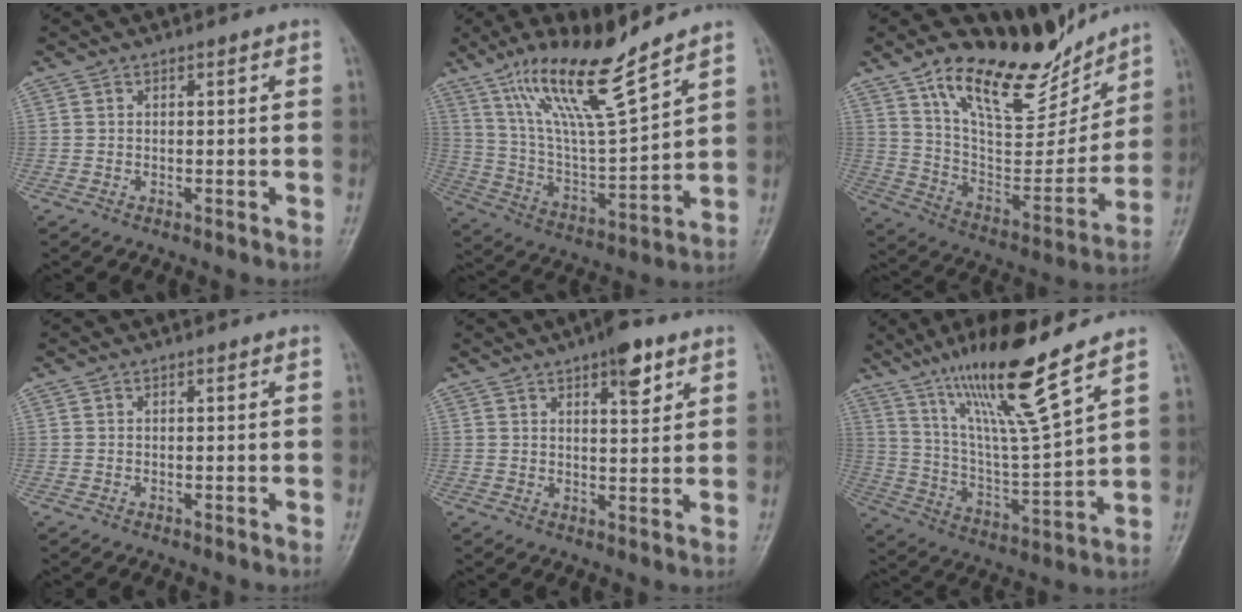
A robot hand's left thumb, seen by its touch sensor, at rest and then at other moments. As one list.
[{"total": 16.9, "force": [11.9, 2.2, 11.8], "torque": [-0.206, -0.063, 0.233]}, {"total": 21.1, "force": [15.5, 8.4, 11.6], "torque": [-0.131, -0.081, 0.270]}, {"total": 0.0}, {"total": 6.6, "force": [3.8, 2.3, 4.9], "torque": [-0.056, -0.017, 0.051]}, {"total": 17.9, "force": [12.1, 1.1, 13.2], "torque": [-0.225, -0.064, 0.224]}]